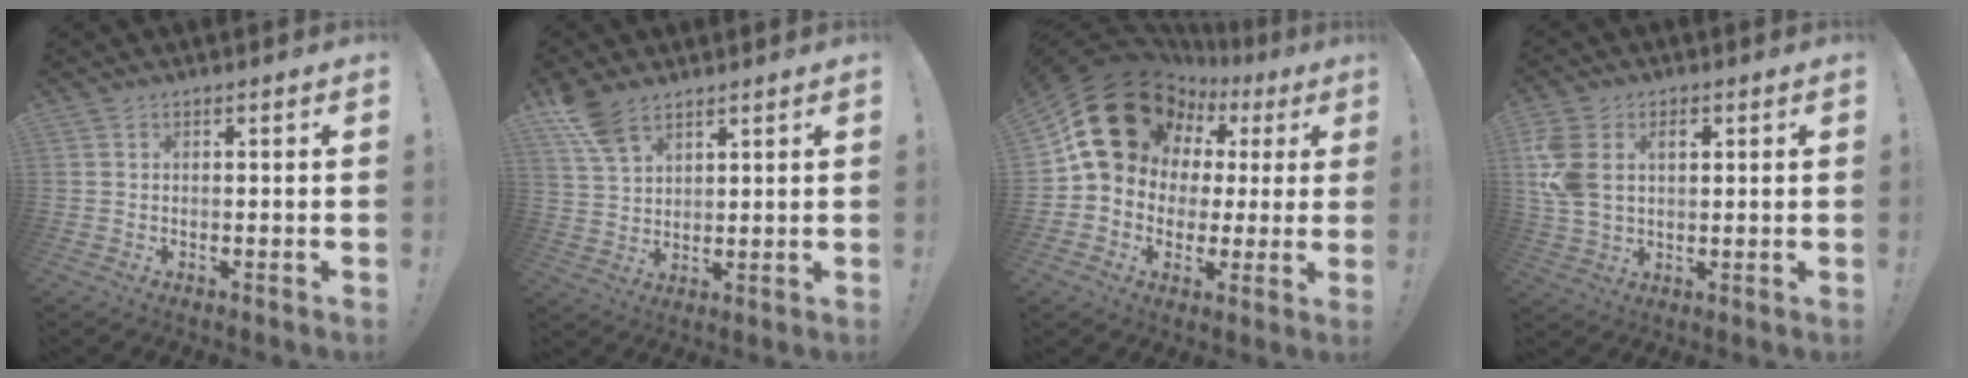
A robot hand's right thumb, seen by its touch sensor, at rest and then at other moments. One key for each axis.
{"total": 8.5, "fx": 6.1, "fy": 4.2, "fz": 4.2, "tx": -0.072, "ty": -0.028, "tz": 0.119}
{"total": 23.0, "fx": 10.3, "fy": 16.0, "fz": 12.9, "tx": -0.185, "ty": -0.052, "tz": 0.222}
{"total": 9.9, "fx": 3.1, "fy": 6.9, "fz": 6.5, "tx": -0.131, "ty": -0.008, "tz": 0.055}